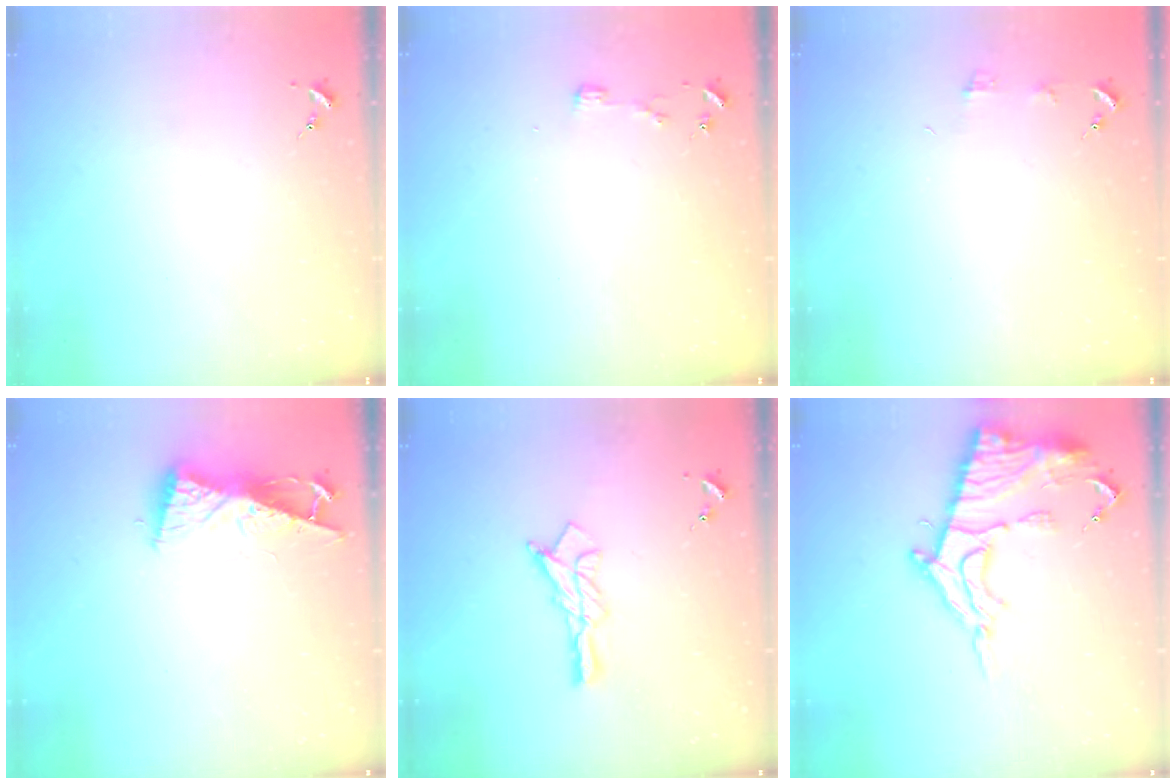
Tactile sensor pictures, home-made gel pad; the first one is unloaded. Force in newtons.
{"total": 3.3, "press": 3.3, "slide": 0.4}
{"total": 3.9, "press": 3.8, "slide": 0.5}
{"total": 8.2, "press": 8.2, "slide": 0.7}
{"total": 10.6, "press": 10.6, "slide": 0.8}
{"total": 16.6, "press": 16.5, "slide": 1.5}